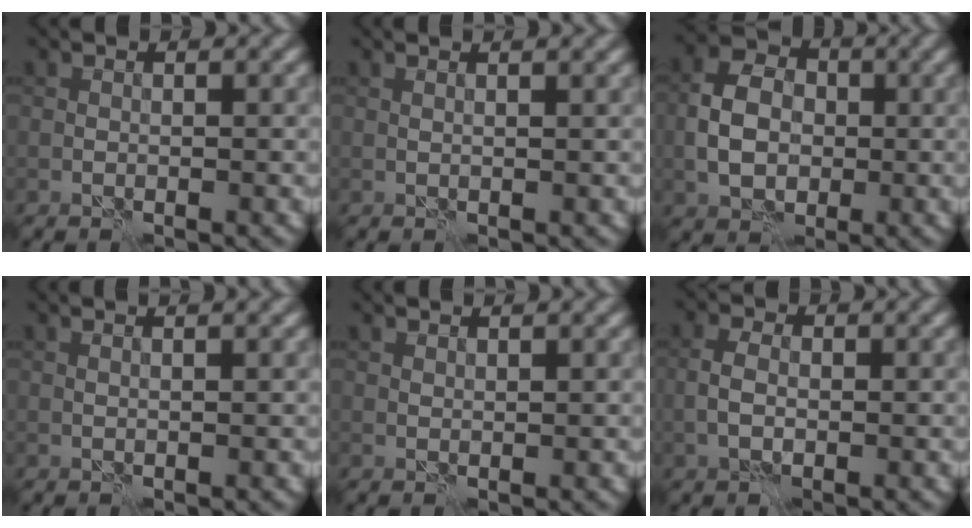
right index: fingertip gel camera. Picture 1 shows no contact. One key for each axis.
{"total": 2.5, "fx": 1.5, "fy": 1.0, "fz": 1.7, "tx": -0.006, "ty": 0.011, "tz": -0.005}
{"total": 5.4, "fx": -0.7, "fy": 4.1, "fz": 3.4, "tx": -0.065, "ty": 0.007, "tz": -0.018}
{"total": 2.9, "fx": 1.8, "fy": 1.2, "fz": 2.0, "tx": -0.008, "ty": 0.018, "tz": -0.004}
{"total": 0.9, "fx": 0.8, "fy": 0.1, "fz": 0.3, "tx": -0.008, "ty": -0.001, "tz": 0.013}
{"total": 2.6, "fx": -0.6, "fy": 1.6, "fz": 2.0, "tx": -0.042, "ty": 0.004, "tz": -0.014}